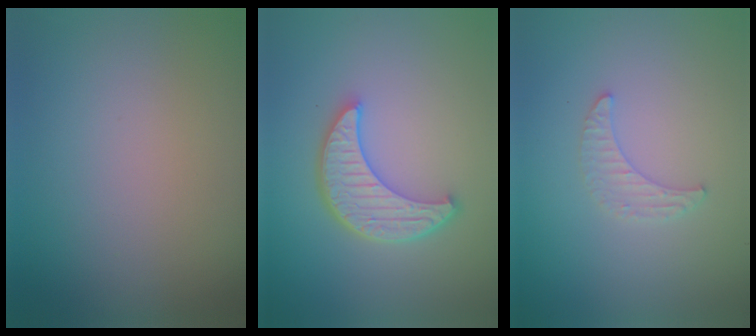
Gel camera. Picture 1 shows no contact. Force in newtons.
{"total": 5.3, "press": 4.1, "slide": 3.4}
{"total": 1.6, "press": 1.5, "slide": 0.4}